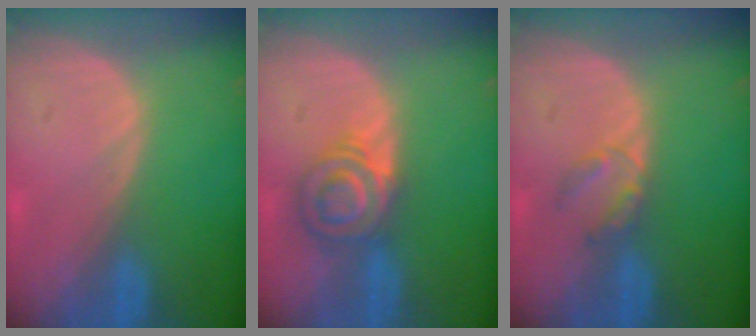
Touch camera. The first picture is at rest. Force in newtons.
{"total": 5.9, "press": 5.9, "slide": 0.8}
{"total": 2.8, "press": 2.8, "slide": 0.3}